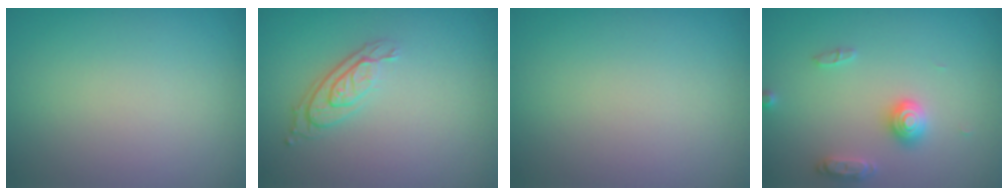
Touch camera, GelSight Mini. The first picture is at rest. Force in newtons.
{"total": 2.9, "press": 2.0, "slide": 2.0}
{"total": 0.0}
{"total": 2.8, "press": 2.8, "slide": 0.3}